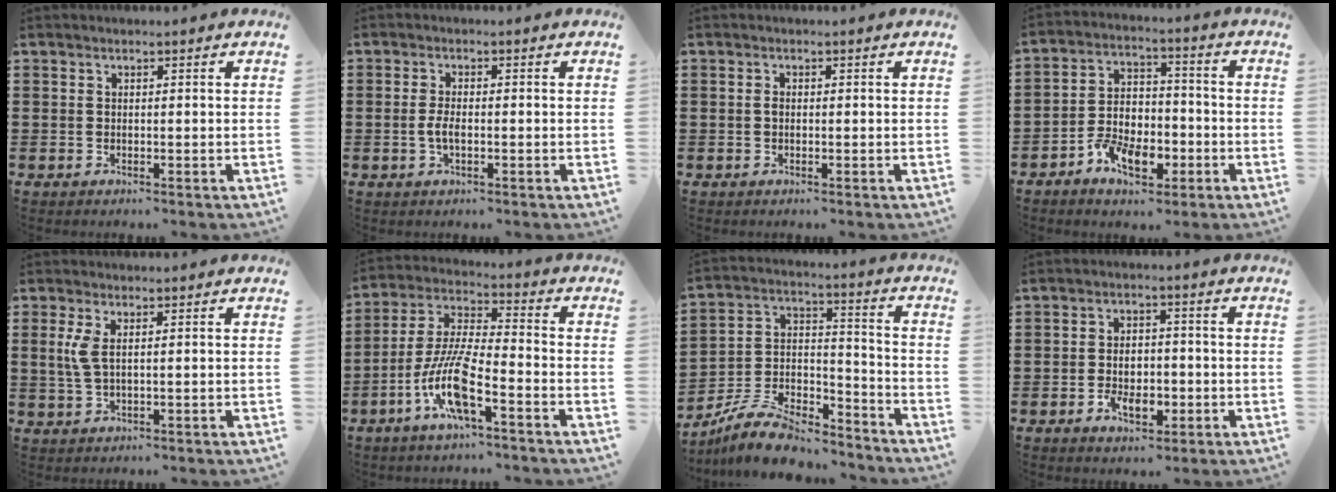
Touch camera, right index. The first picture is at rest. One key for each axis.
{"total": 2.6, "fx": -0.5, "fy": 0.9, "fz": 2.3, "tx": -0.058, "ty": -0.005, "tz": -0.014}
{"total": 0.8, "fx": -0.1, "fy": 0.5, "fz": 0.7, "tx": -0.015, "ty": 0.000, "tz": -0.003}
{"total": 7.6, "fx": -3.9, "fy": 4.5, "fz": 4.8, "tx": -0.098, "ty": 0.014, "tz": -0.069}
{"total": 3.3, "fx": 0.8, "fy": 1.2, "fz": 3.0, "tx": -0.077, "ty": 0.000, "tz": 0.008}
{"total": 10.6, "fx": -5.2, "fy": 1.9, "fz": 9.0, "tx": -0.210, "ty": -0.015, "tz": -0.104}
{"total": 9.1, "fx": -8.1, "fy": 2.6, "fz": 3.3, "tx": -0.072, "ty": 0.020, "tz": -0.161}
{"total": 5.3, "fx": -1.6, "fy": 3.0, "fz": 4.0, "tx": -0.062, "ty": -0.004, "tz": -0.030}